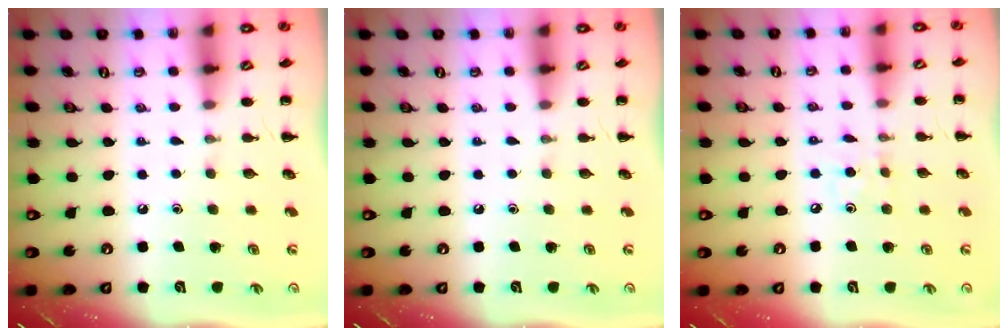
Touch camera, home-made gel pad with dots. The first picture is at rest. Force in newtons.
{"total": 0.0}
{"total": 4.5, "press": 4.3, "slide": 1.5}